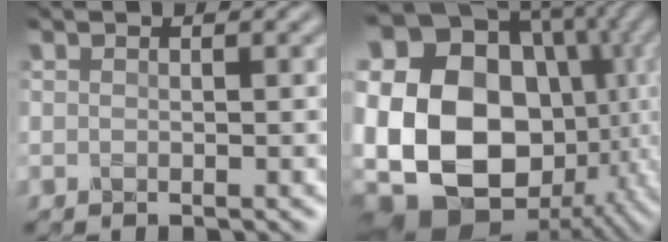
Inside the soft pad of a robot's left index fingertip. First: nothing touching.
{"total": 23.4, "force": [-0.8, 18.4, 14.4], "torque": [-0.292, -0.002, -0.027]}